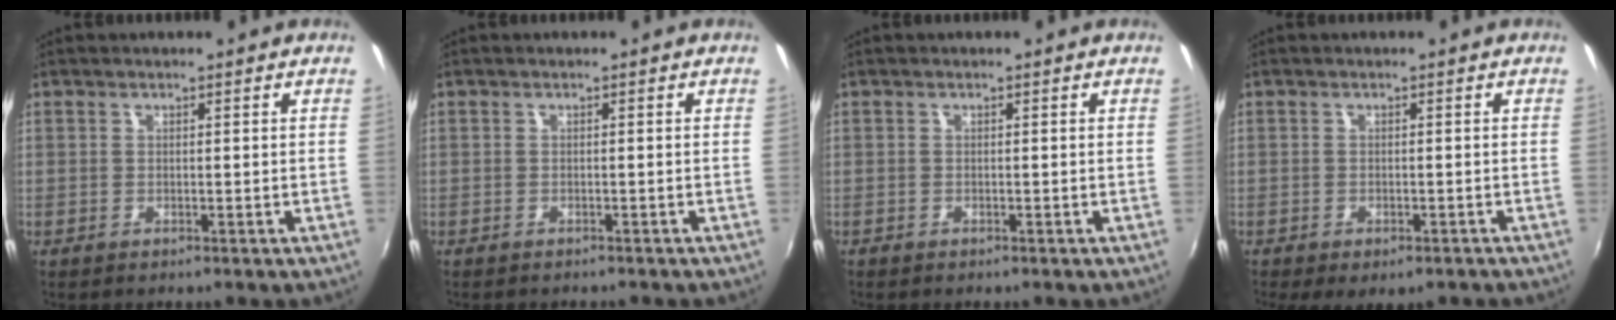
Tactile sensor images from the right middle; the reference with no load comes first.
{"total": 1.4, "force": [-1.3, 0.4, 0.3], "torque": [-0.010, -0.008, -0.018]}
{"total": 0.5, "force": [-0.4, 0.3, 0.0], "torque": [-0.002, -0.002, -0.010]}
{"total": 5.5, "force": [-3.8, 2.4, 3.3], "torque": [-0.070, -0.029, -0.052]}